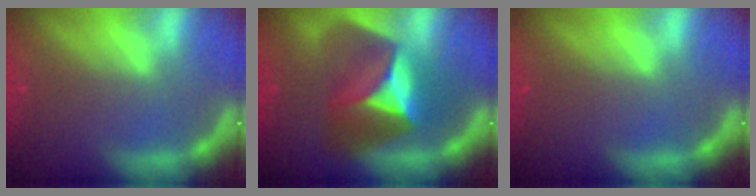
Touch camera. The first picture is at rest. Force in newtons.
{"total": 9.0}
{"total": 0.0}